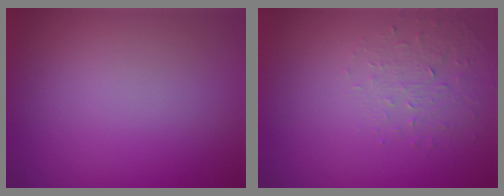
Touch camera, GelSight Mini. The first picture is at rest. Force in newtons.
{"total": 1.6, "press": 0.9, "slide": 1.3}